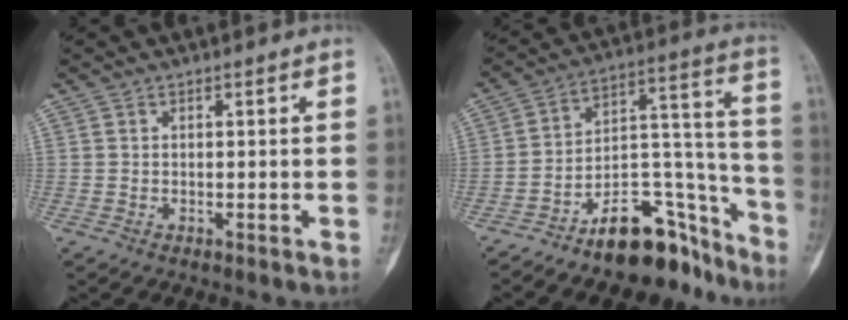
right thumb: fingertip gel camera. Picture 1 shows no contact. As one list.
[{"total": 16.3, "force": [-12.2, 7.1, 8.2], "torque": [-0.078, 0.136, -0.197]}]